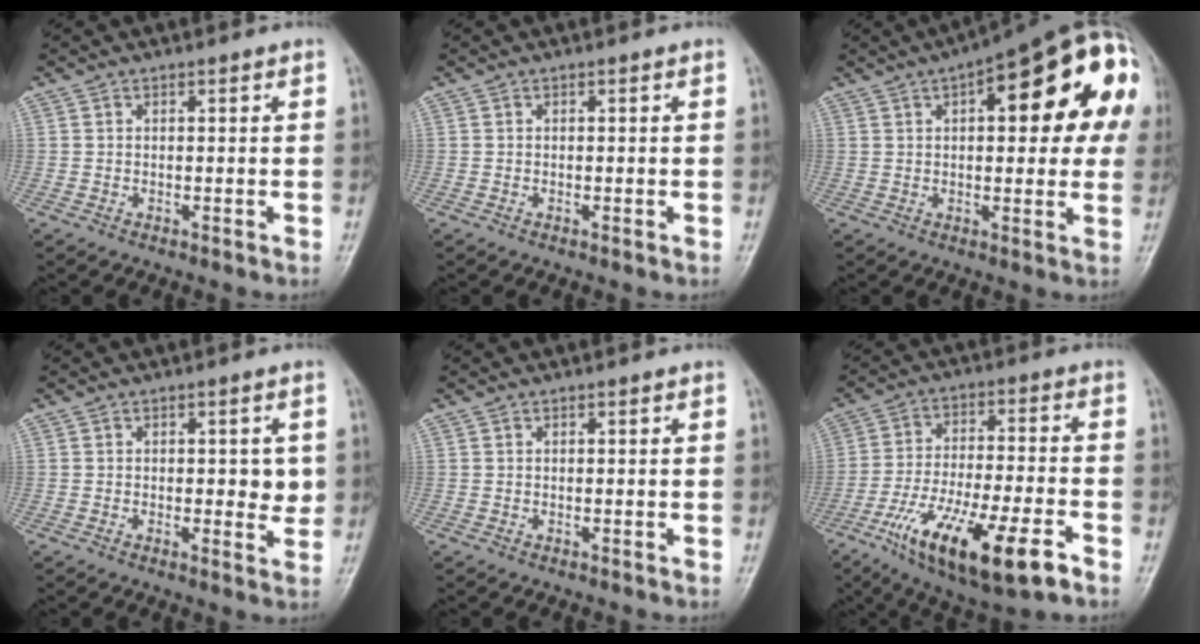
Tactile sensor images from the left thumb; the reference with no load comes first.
{"total": 0.0}
{"total": 23.8, "force": [6.6, 8.4, 21.2], "torque": [-0.262, 0.027, 0.075]}
{"total": 4.7, "force": [0.3, 2.2, 4.1], "torque": [-0.038, -0.005, 0.004]}
{"total": 0.0}
{"total": 19.0, "force": [-9.6, 5.4, 15.4], "torque": [-0.294, 0.020, -0.158]}